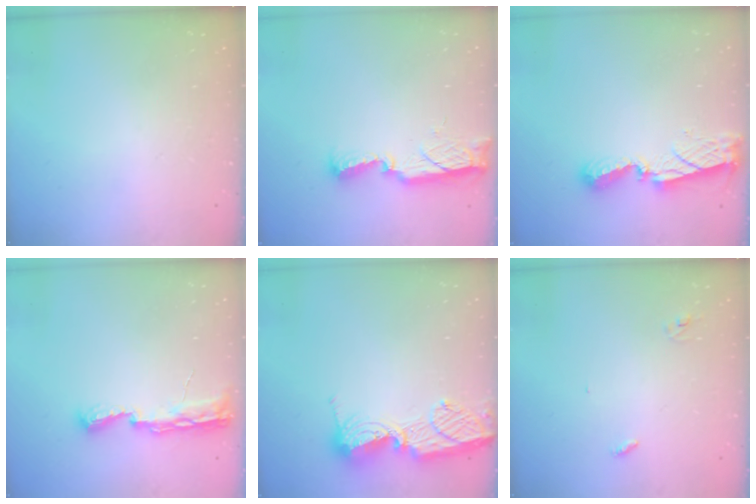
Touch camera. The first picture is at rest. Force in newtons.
{"total": 11.7, "press": 10.4, "slide": 5.3}
{"total": 7.9, "press": 7.9, "slide": 0.3}
{"total": 8.1, "press": 8.0, "slide": 0.9}
{"total": 12.7, "press": 12.6, "slide": 1.2}
{"total": 2.8, "press": 2.8, "slide": 0.2}